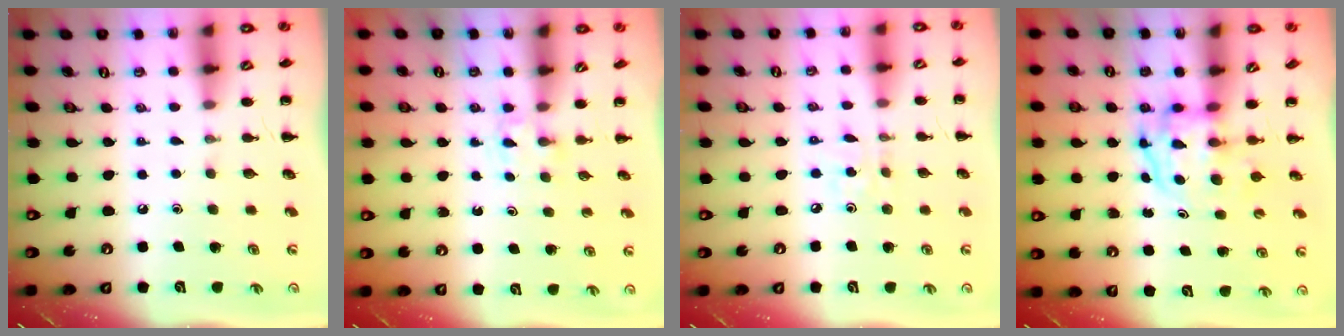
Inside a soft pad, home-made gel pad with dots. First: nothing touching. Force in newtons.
{"total": 1.4, "press": 1.2, "slide": 0.8}
{"total": 2.6, "press": 2.5, "slide": 0.8}
{"total": 3.7, "press": 3.7, "slide": 0.6}